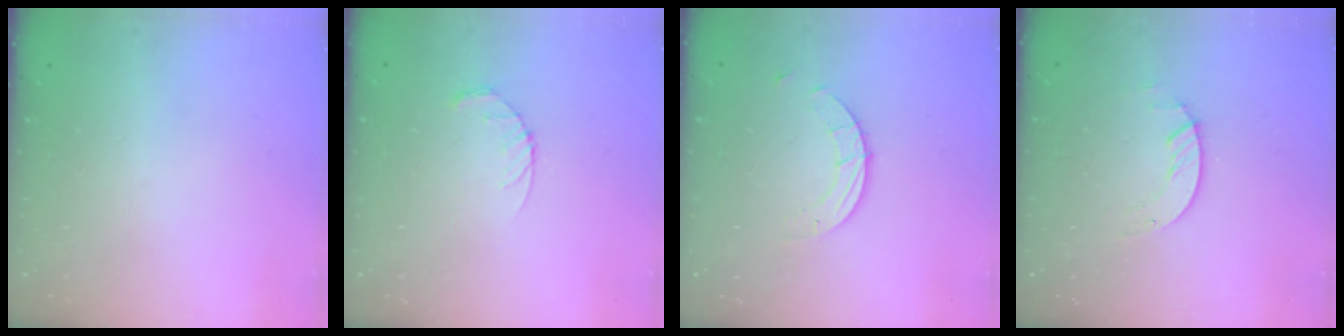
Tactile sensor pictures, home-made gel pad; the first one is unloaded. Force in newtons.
{"total": 3.2, "press": 3.2, "slide": 0.5}
{"total": 3.1, "press": 3.1, "slide": 0.2}
{"total": 1.3, "press": 1.2, "slide": 0.1}